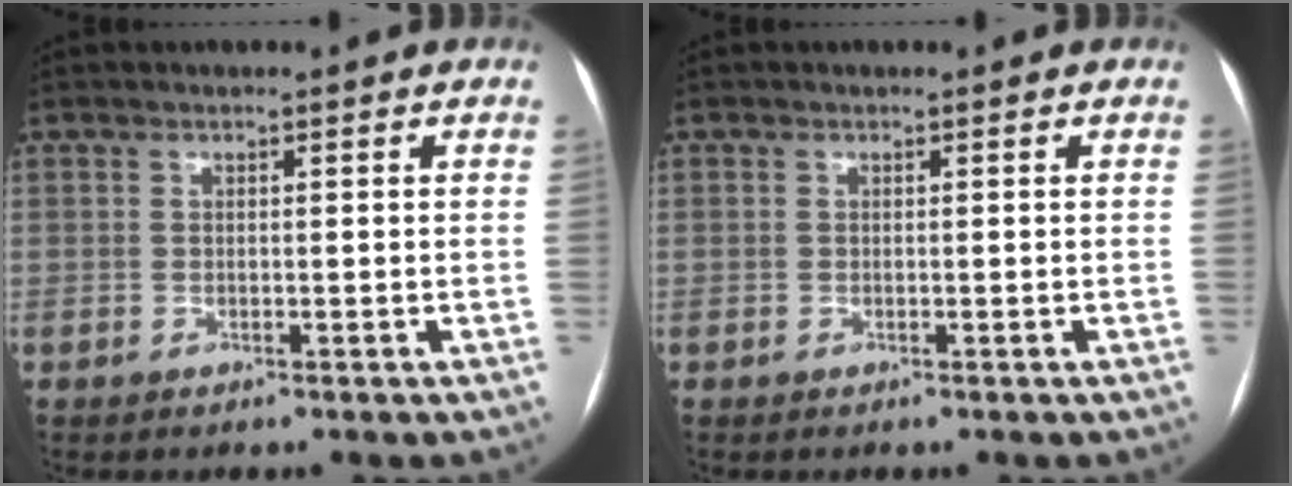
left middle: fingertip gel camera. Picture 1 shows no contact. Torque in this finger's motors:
{"motor_torque": [0.00, 0.00, 0.00, 0.00]}